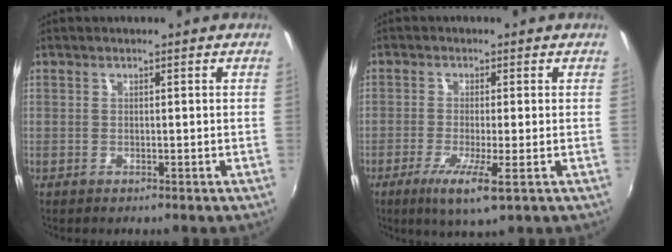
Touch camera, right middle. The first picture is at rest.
{"total": 6.2, "force": [-2.7, 0.2, 5.6], "torque": [-0.118, -0.019, -0.049]}